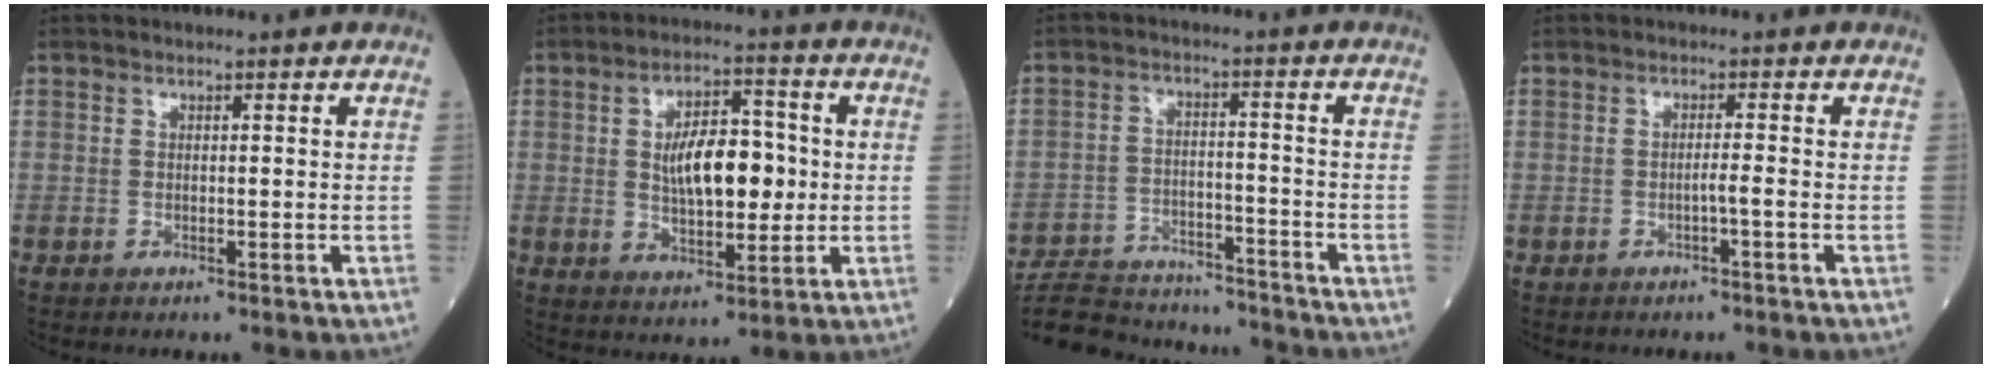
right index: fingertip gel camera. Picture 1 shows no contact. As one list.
[{"total": 10.2, "force": [0.6, 4.4, 9.2], "torque": [-0.159, 0.012, 0.014]}, {"total": 15.7, "force": [-14.8, 3.4, 3.8], "torque": [-0.078, 0.012, -0.222]}, {"total": 1.2, "force": [-0.7, -0.3, 0.9], "torque": [-0.012, 0.003, -0.013]}]